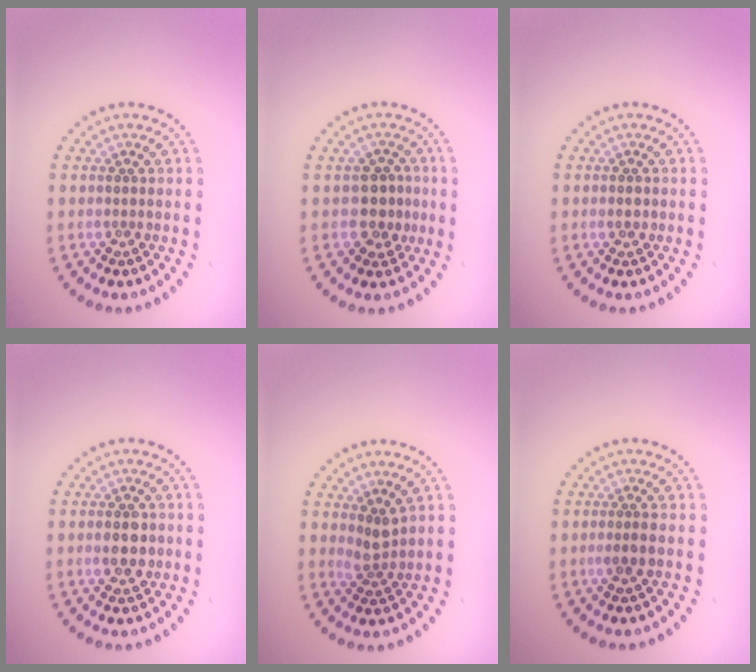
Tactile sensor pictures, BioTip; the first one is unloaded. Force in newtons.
{"total": 2.5, "press": 2.3, "slide": 0.9}
{"total": 1.1, "press": 1.1, "slide": 0.1}
{"total": 2.6, "press": 2.6, "slide": 0.2}
{"total": 1.7, "press": 1.3, "slide": 1.1}
{"total": 1.3, "press": 1.1, "slide": 0.7}